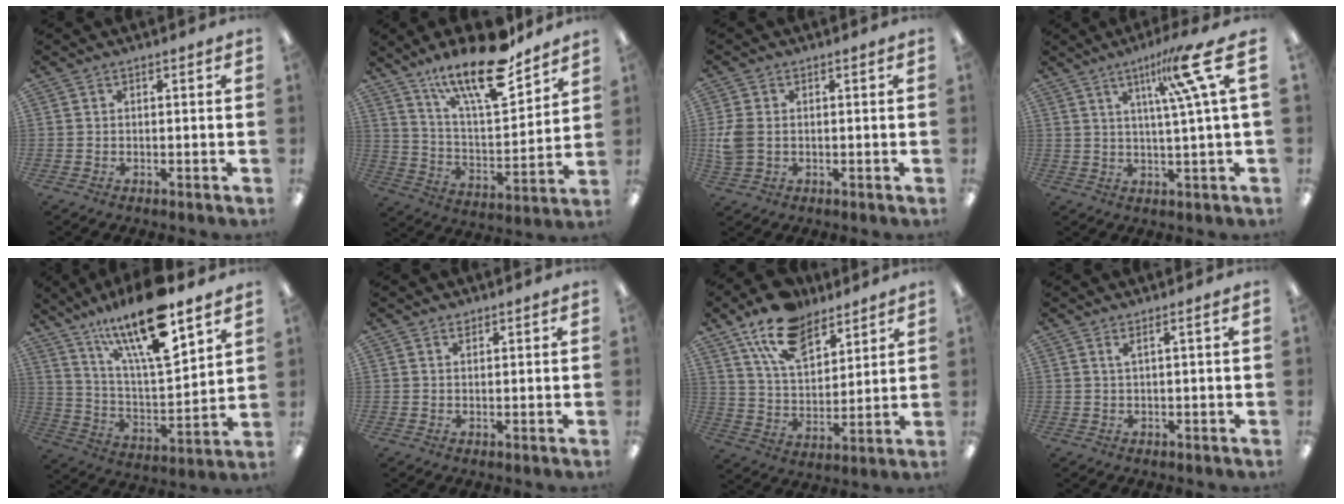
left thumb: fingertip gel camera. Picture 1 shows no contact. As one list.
[{"total": 19.6, "force": [14.9, 5.5, 11.5], "torque": [-0.202, -0.091, 0.250]}, {"total": 4.9, "force": [0.1, 3.6, 3.3], "torque": [-0.081, 0.002, 0.000]}, {"total": 13.6, "force": [5.6, 1.1, 12.3], "torque": [-0.195, -0.016, 0.076]}, {"total": 21.2, "force": [15.1, 5.0, 14.0], "torque": [-0.252, -0.089, 0.251]}, {"total": 1.1, "force": [1.0, 0.4, 0.3], "torque": [-0.007, -0.001, 0.019]}, {"total": 15.2, "force": [10.6, 7.7, 7.6], "torque": [-0.147, -0.041, 0.196]}, {"total": 1.5, "force": [0.8, -0.2, 1.3], "torque": [-0.026, -0.003, 0.013]}]